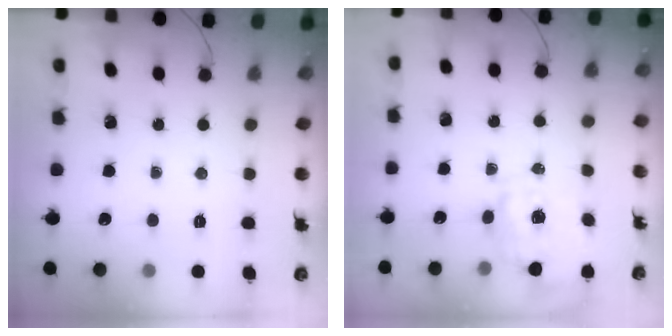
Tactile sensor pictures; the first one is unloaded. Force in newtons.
{"total": 1.5, "press": 1.4, "slide": 0.5}